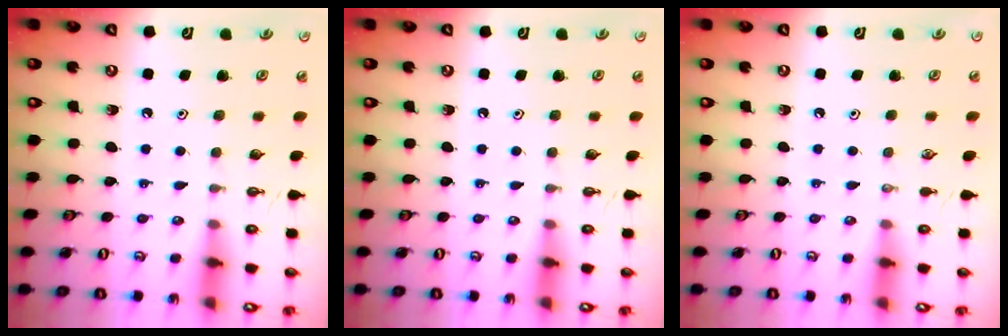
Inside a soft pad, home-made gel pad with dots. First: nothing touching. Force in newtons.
{"total": 0.0}
{"total": 0.0}